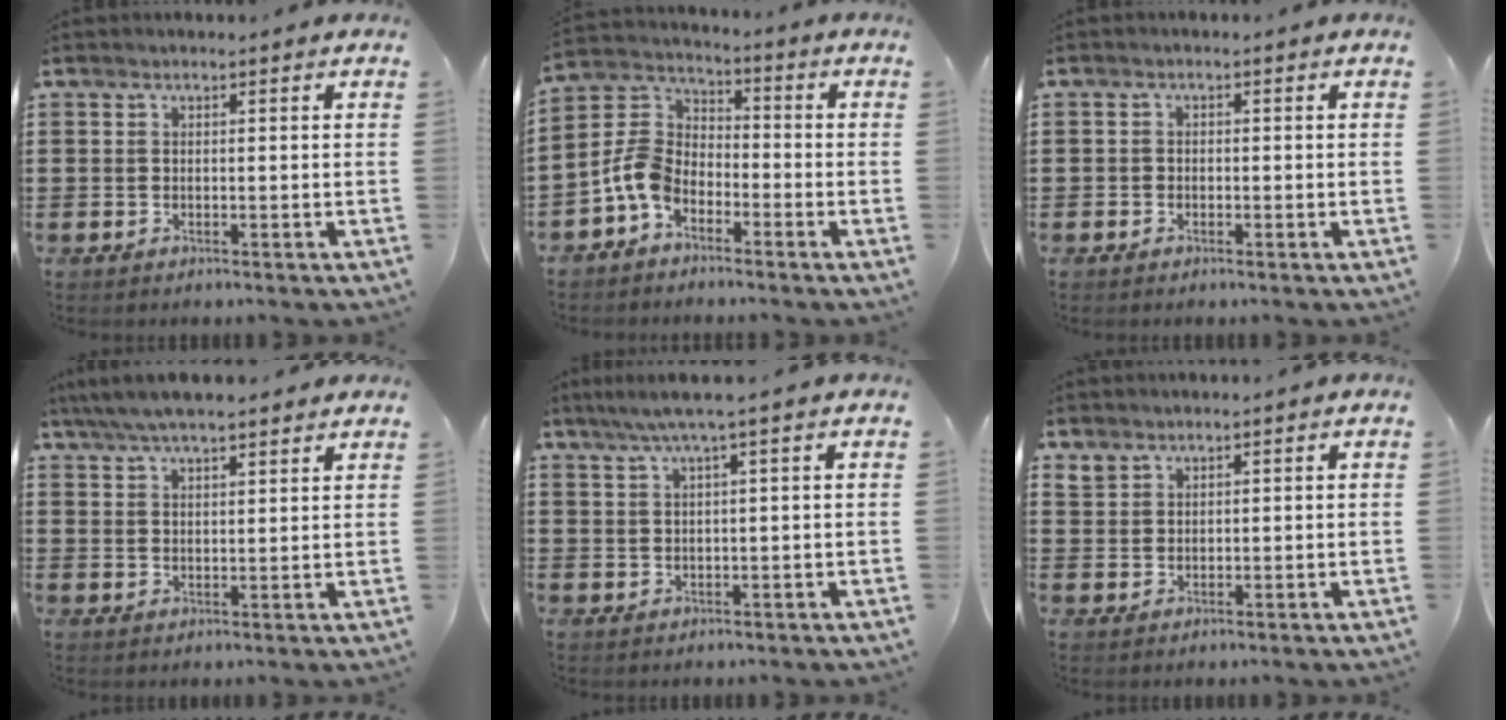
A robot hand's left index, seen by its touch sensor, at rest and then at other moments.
{"total": 7.0, "force": [-3.8, 4.3, 4.0], "torque": [-0.123, -0.004, -0.087]}
{"total": 0.9, "force": [-0.6, 0.6, 0.2], "torque": [-0.006, 0.001, -0.013]}
{"total": 5.2, "force": [4.6, 0.7, 2.3], "torque": [-0.057, -0.006, 0.083]}
{"total": 3.1, "force": [1.7, -0.3, 2.6], "torque": [-0.052, 0.002, 0.029]}
{"total": 1.9, "force": [1.6, 0.9, 0.2], "torque": [-0.008, 0.000, 0.034]}